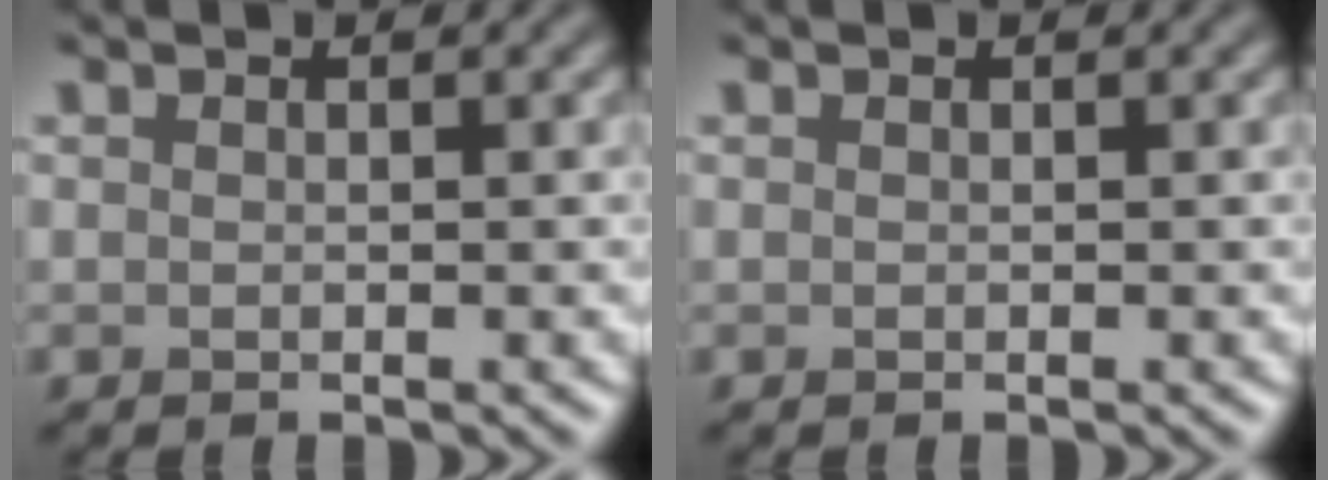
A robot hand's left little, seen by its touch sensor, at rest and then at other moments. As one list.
[{"total": 0.0}]